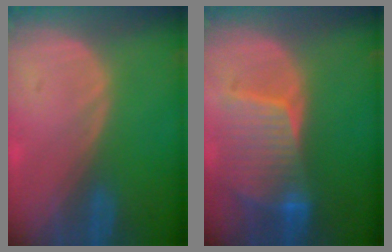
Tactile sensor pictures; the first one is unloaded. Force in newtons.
{"total": 8.3, "press": 7.8, "slide": 2.9}